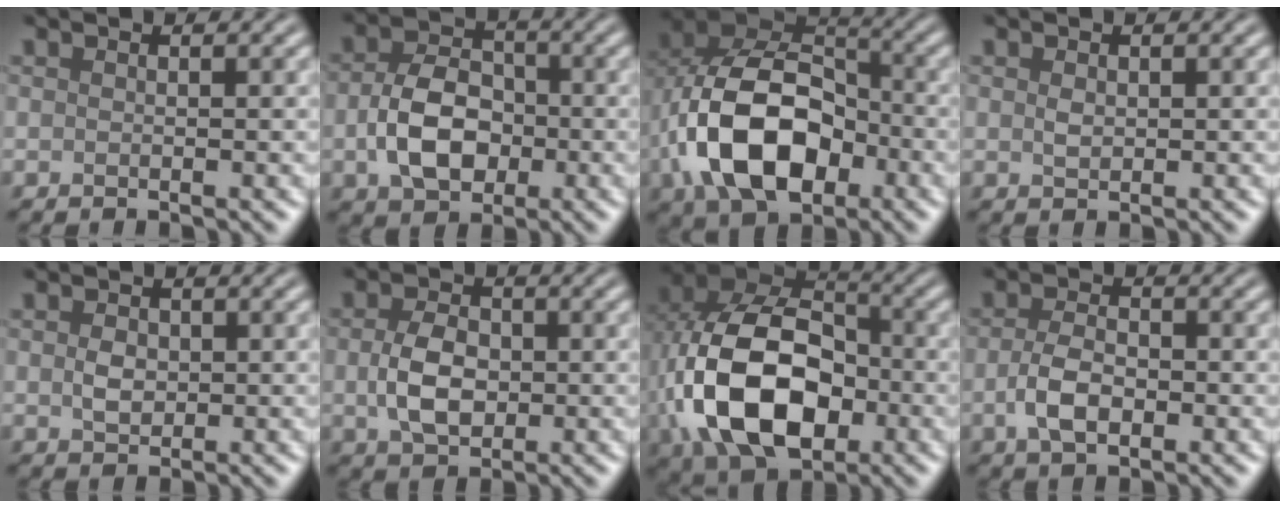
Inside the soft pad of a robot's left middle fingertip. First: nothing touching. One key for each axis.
{"total": 6.0, "fx": -1.1, "fy": 4.2, "fz": 4.0, "tx": -0.081, "ty": 0.003, "tz": -0.023}
{"total": 12.1, "fx": -3.1, "fy": 7.9, "fz": 8.7, "tx": -0.180, "ty": 0.003, "tz": -0.068}
{"total": 0.8, "fx": 0.2, "fy": 0.6, "fz": 0.4, "tx": -0.012, "ty": 0.002, "tz": 0.005}
{"total": 1.7, "fx": 0.1, "fy": 1.4, "fz": 1.1, "tx": -0.022, "ty": 0.002, "tz": 0.002}
{"total": 4.1, "fx": -0.1, "fy": 2.9, "fz": 2.9, "tx": -0.061, "ty": 0.001, "tz": -0.004}
{"total": 14.4, "fx": -2.6, "fy": 9.7, "fz": 10.3, "tx": -0.227, "ty": -0.013, "tz": -0.059}
{"total": 3.5, "fx": -0.9, "fy": 2.1, "fz": 2.7, "tx": -0.057, "ty": 0.000, "tz": -0.019}